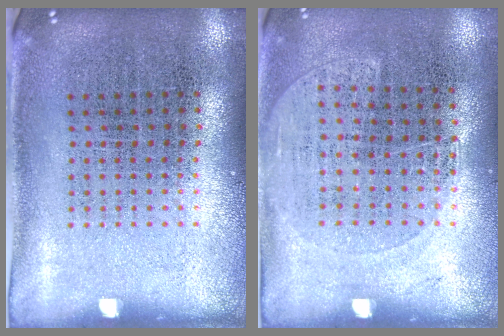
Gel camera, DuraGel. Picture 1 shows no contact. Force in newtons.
{"total": 1.2, "press": 1.0, "slide": 0.7}